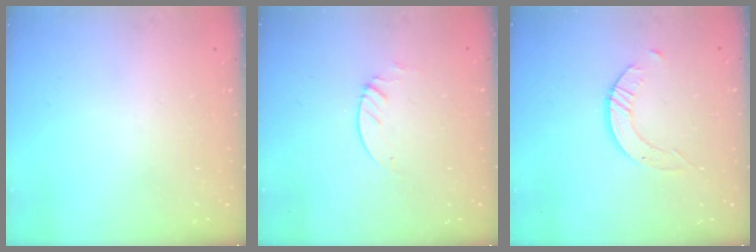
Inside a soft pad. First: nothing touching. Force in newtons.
{"total": 2.3, "press": 2.3, "slide": 0.2}
{"total": 2.4, "press": 2.4, "slide": 0.3}